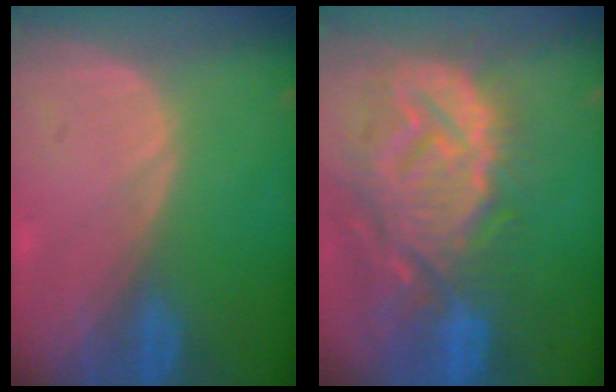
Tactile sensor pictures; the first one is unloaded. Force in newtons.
{"total": 14.4, "press": 12.4, "slide": 7.3}